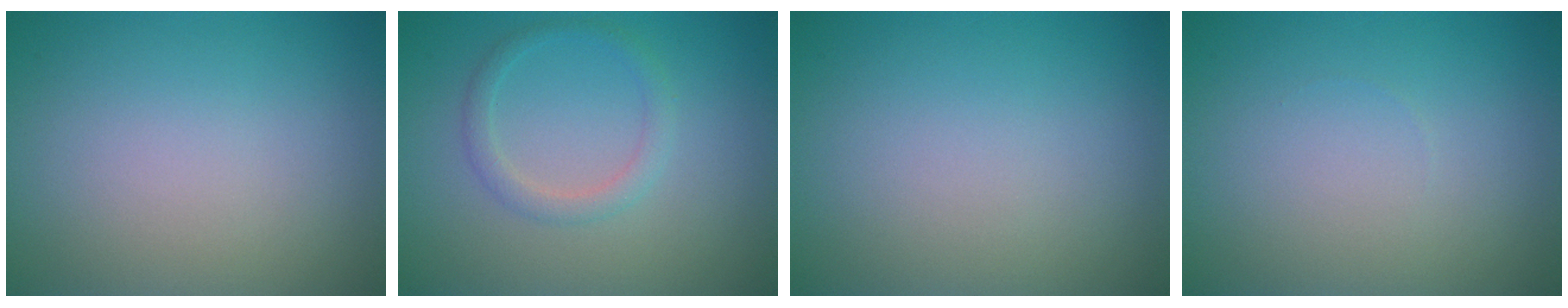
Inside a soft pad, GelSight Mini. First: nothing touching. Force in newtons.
{"total": 1.7, "press": 1.7, "slide": 0.0}
{"total": 0.0}
{"total": 0.0}